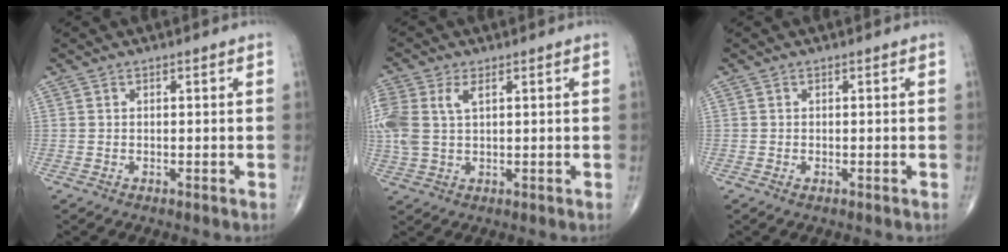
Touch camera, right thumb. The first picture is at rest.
{"total": 8.9, "force": [2.4, 4.9, 6.9], "torque": [-0.190, 0.016, 0.055]}
{"total": 0.5, "force": [-0.2, 0.3, 0.4], "torque": [-0.010, 0.001, -0.003]}